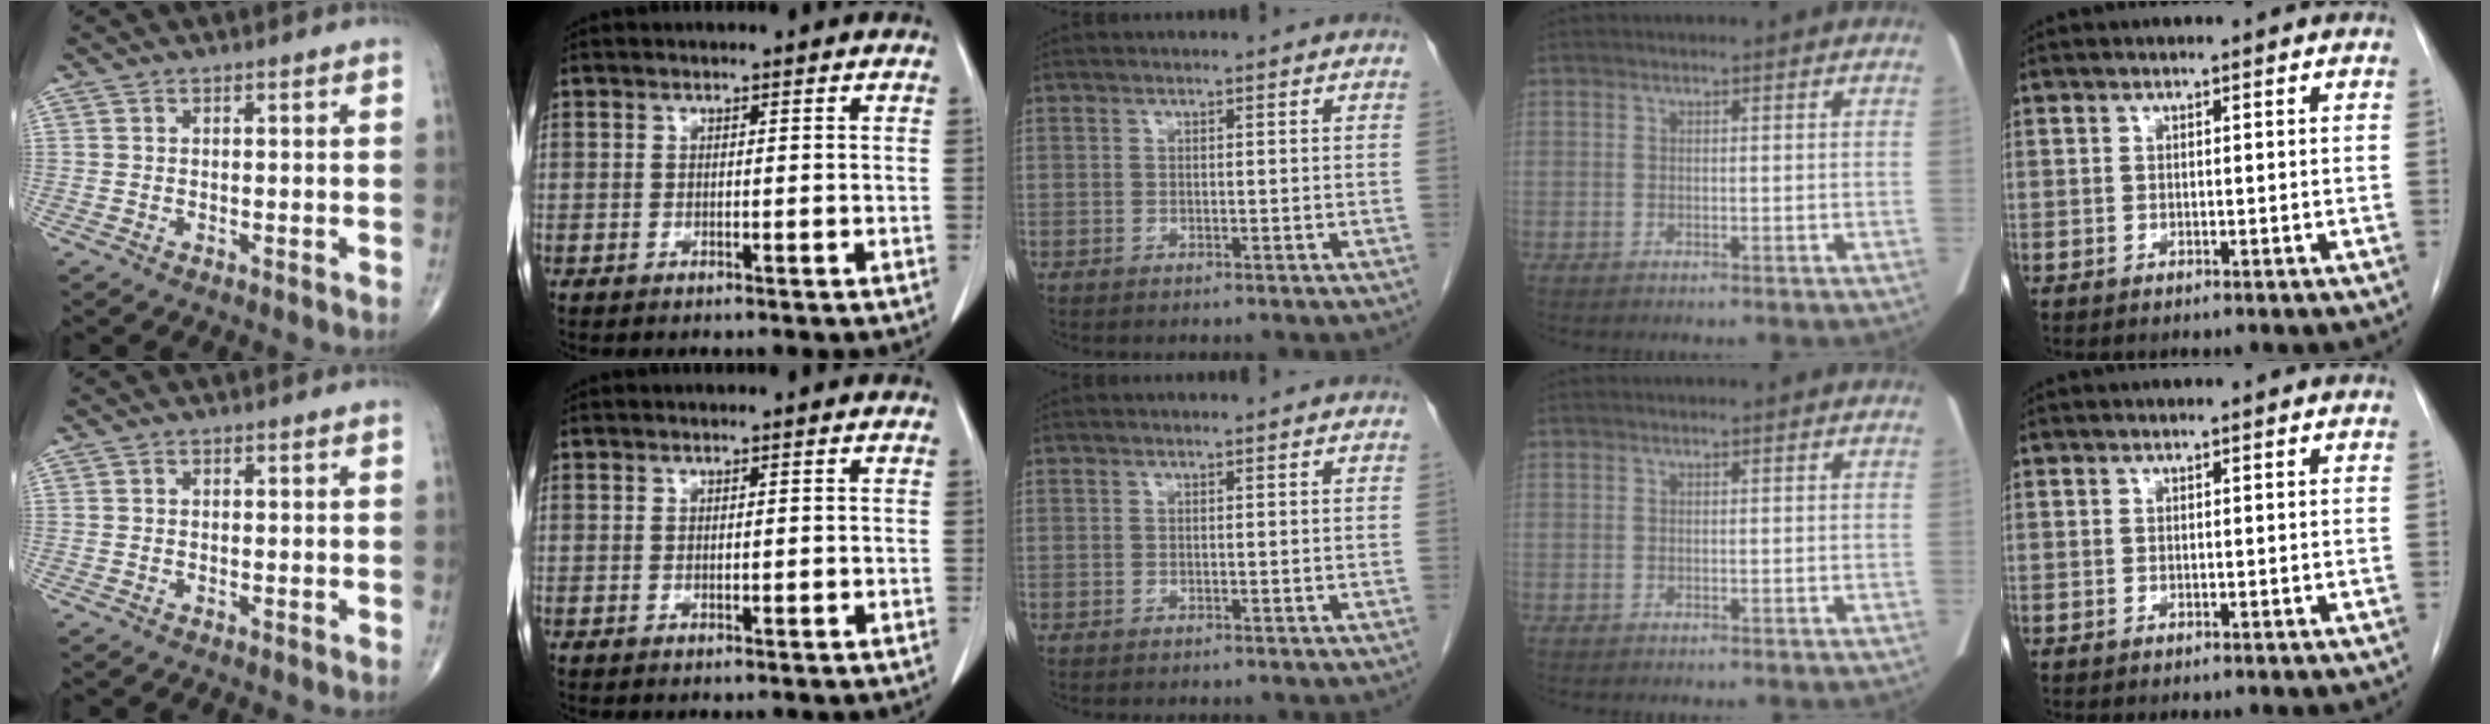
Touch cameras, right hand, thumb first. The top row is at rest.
{"thumb": {"total": 0.5, "force": [0.1, 0.4, 0.3], "torque": [-0.002, 0.001, 0.002]}, "index": {"total": 1.1, "force": [-0.1, 0.7, 0.9], "torque": [-0.021, -0.001, 0.002]}}